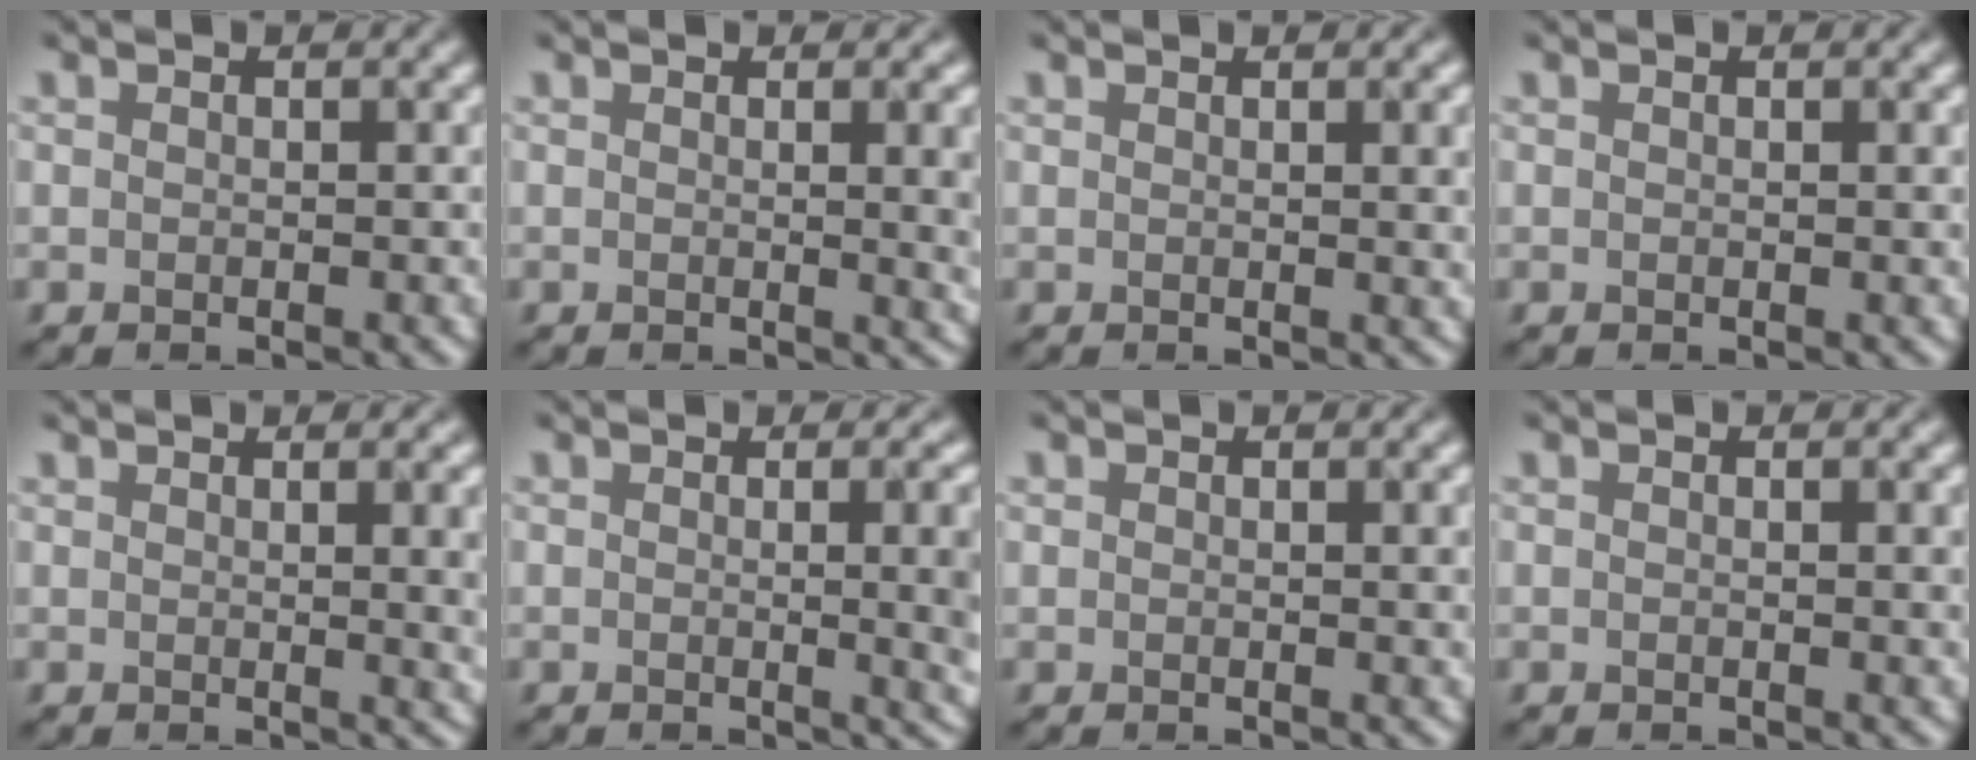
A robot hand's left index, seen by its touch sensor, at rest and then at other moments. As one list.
[{"total": 4.7, "force": [0.5, 1.6, 4.4], "torque": [-0.033, 0.002, 0.010]}, {"total": 3.3, "force": [1.1, 1.1, 2.9], "torque": [-0.023, 0.005, 0.014]}, {"total": 0.6, "force": [0.3, 0.1, 0.5], "torque": [-0.003, 0.002, 0.004]}, {"total": 5.1, "force": [1.5, 1.9, 4.5], "torque": [-0.029, 0.008, 0.024]}, {"total": 7.0, "force": [0.0, 2.8, 6.4], "torque": [-0.038, 0.001, 0.003]}, {"total": 1.7, "force": [0.7, 0.5, 1.5], "torque": [-0.014, 0.000, 0.013]}, {"total": 1.6, "force": [0.3, 0.4, 1.5], "torque": [-0.015, 0.003, 0.001]}]